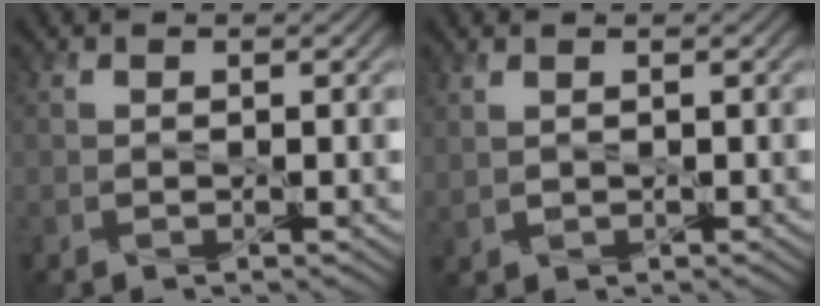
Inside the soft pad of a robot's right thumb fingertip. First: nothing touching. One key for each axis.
{"total": 1.6, "fx": 1.0, "fy": 0.9, "fz": 0.8, "tx": -0.028, "ty": 0.001, "tz": 0.030}